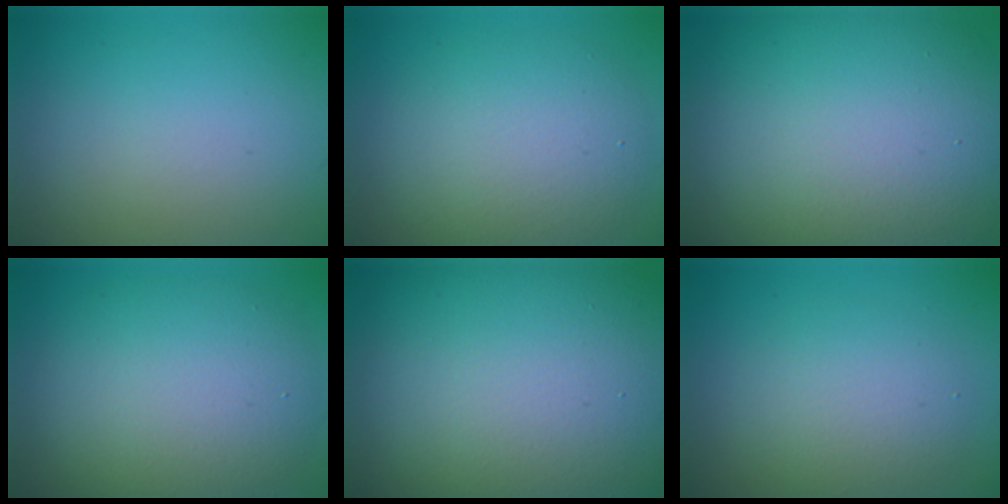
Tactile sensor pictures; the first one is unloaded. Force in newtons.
{"total": 6.8, "press": 6.8, "slide": 0.4}
{"total": 11.7, "press": 11.7, "slide": 0.9}
{"total": 8.8, "press": 8.8, "slide": 0.5}
{"total": 19.9, "press": 19.8, "slide": 1.2}
{"total": 3.8, "press": 3.7, "slide": 0.3}